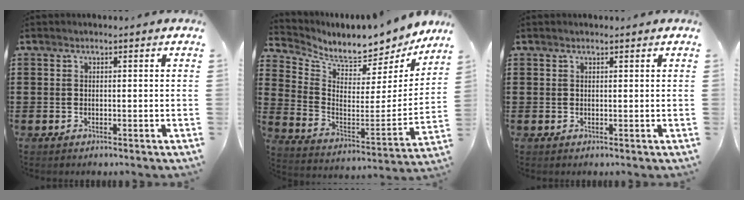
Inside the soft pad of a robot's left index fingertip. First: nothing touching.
{"total": 6.6, "force": [6.3, 0.9, 1.7], "torque": [-0.055, -0.070, 0.102]}
{"total": 0.5, "force": [0.4, 0.1, 0.3], "torque": [-0.006, 0.001, 0.008]}